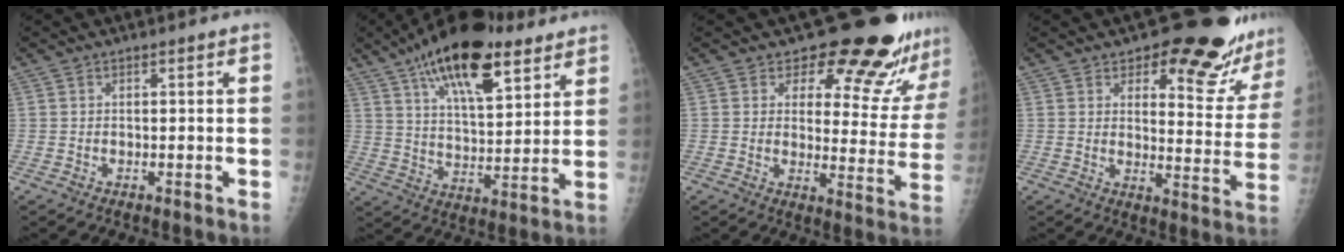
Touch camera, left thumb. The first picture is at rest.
{"total": 20.2, "force": [12.0, 8.0, 14.2], "torque": [-0.209, -0.040, 0.198]}
{"total": 17.2, "force": [14.9, 6.0, 6.3], "torque": [-0.019, -0.126, 0.167]}
{"total": 16.6, "force": [13.3, 6.1, 7.9], "torque": [-0.038, -0.106, 0.153]}